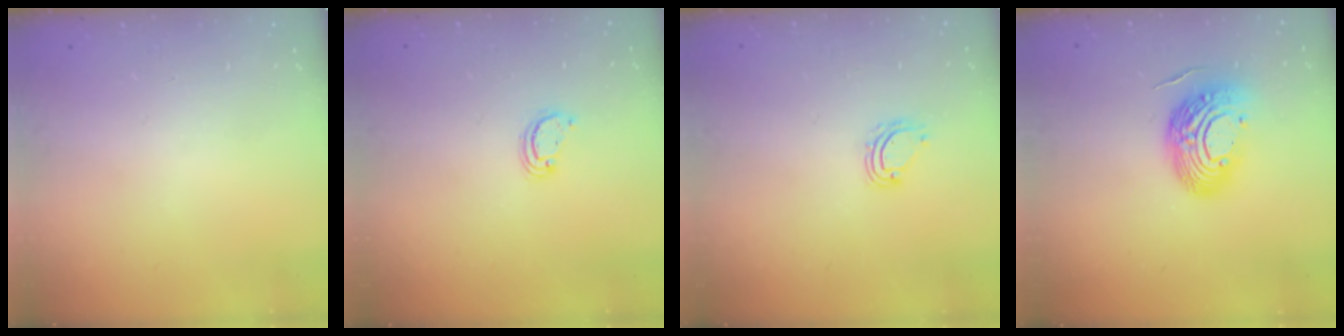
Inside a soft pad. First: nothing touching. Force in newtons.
{"total": 2.6, "press": 2.6, "slide": 0.2}
{"total": 4.9, "press": 4.9, "slide": 0.4}
{"total": 13.9, "press": 13.8, "slide": 1.6}